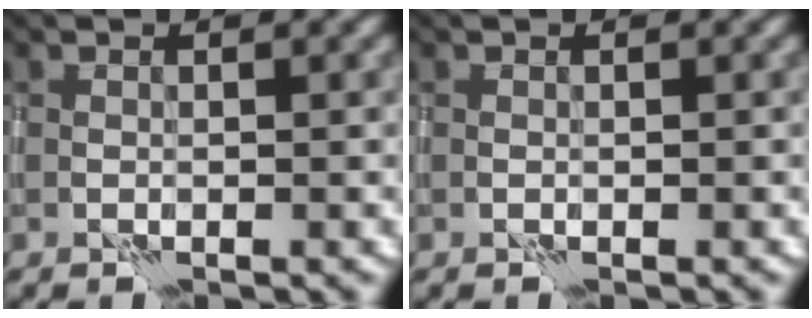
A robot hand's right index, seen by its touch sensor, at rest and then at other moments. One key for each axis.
{"total": 0.0}